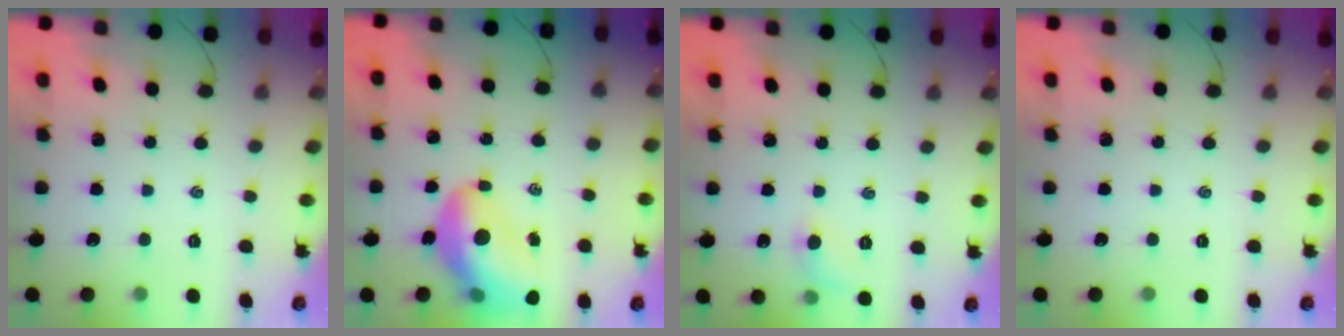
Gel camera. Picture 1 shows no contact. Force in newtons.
{"total": 13.8, "press": 13.3, "slide": 3.7}
{"total": 6.3, "press": 6.0, "slide": 1.8}
{"total": 0.0}